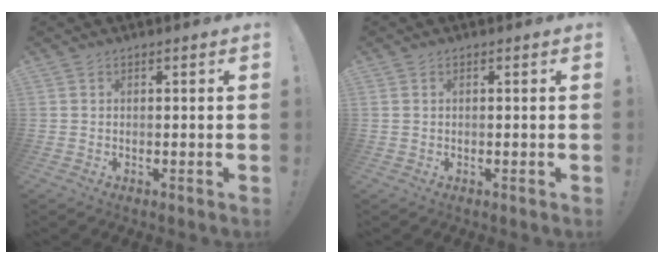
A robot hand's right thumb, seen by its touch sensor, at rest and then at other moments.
{"total": 0.5, "force": [0.2, 0.3, 0.3], "torque": [-0.012, 0.004, 0.004]}